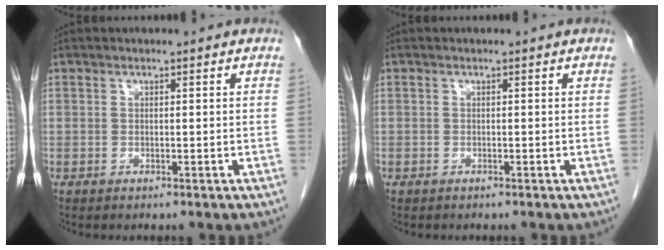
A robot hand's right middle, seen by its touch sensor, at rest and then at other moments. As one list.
[{"total": 0.0}]